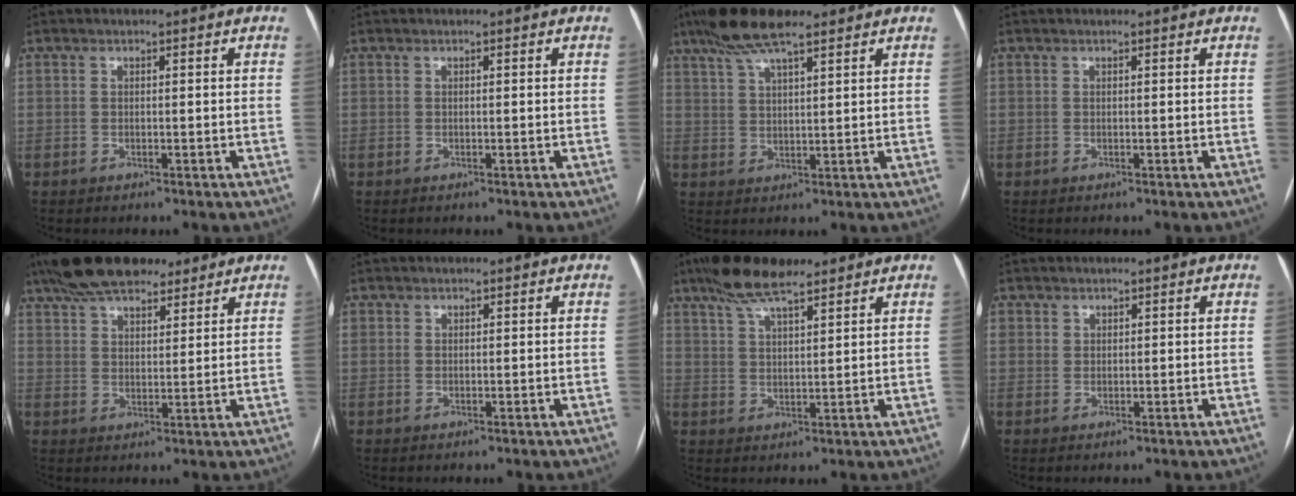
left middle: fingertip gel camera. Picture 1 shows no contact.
{"total": 0.0}
{"total": 9.2, "force": [6.7, 1.8, 6.0], "torque": [-0.114, 0.025, 0.118]}
{"total": 0.5, "force": [0.5, 0.1, 0.2], "torque": [-0.004, 0.011, 0.008]}
{"total": 14.3, "force": [11.1, 5.3, 7.4], "torque": [-0.138, 0.044, 0.186]}
{"total": 1.0, "force": [0.7, 0.7, 0.1], "torque": [0.007, 0.002, 0.009]}
{"total": 8.9, "force": [6.8, 2.0, 5.4], "torque": [-0.104, 0.021, 0.119]}
{"total": 1.6, "force": [1.0, 1.2, 0.0], "torque": [0.013, 0.000, 0.012]}